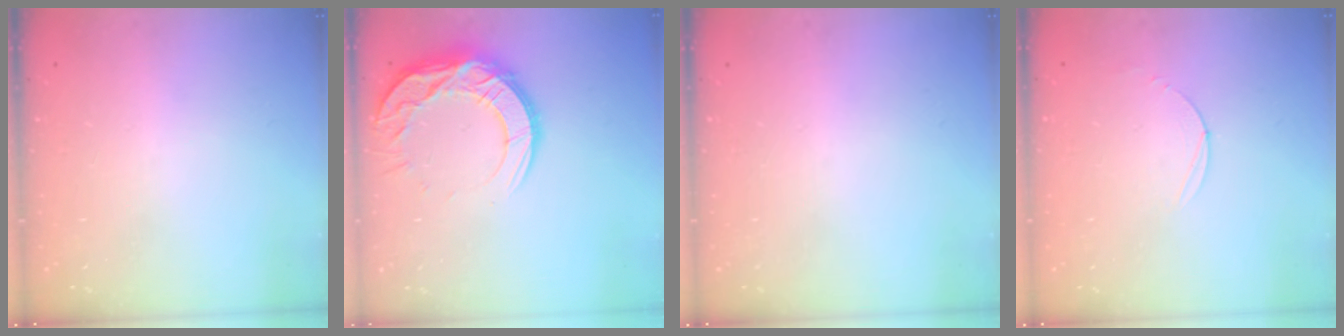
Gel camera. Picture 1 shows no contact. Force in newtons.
{"total": 14.6, "press": 14.6, "slide": 1.1}
{"total": 0.0}
{"total": 3.0, "press": 3.0, "slide": 0.3}